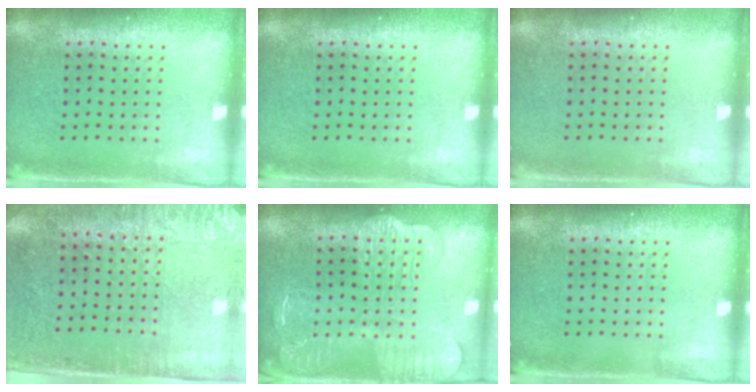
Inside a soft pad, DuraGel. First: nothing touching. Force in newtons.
{"total": 0.0}
{"total": 0.0}
{"total": 2.9, "press": 2.4, "slide": 1.6}
{"total": 2.8, "press": 2.8, "slide": 0.6}
{"total": 0.0}